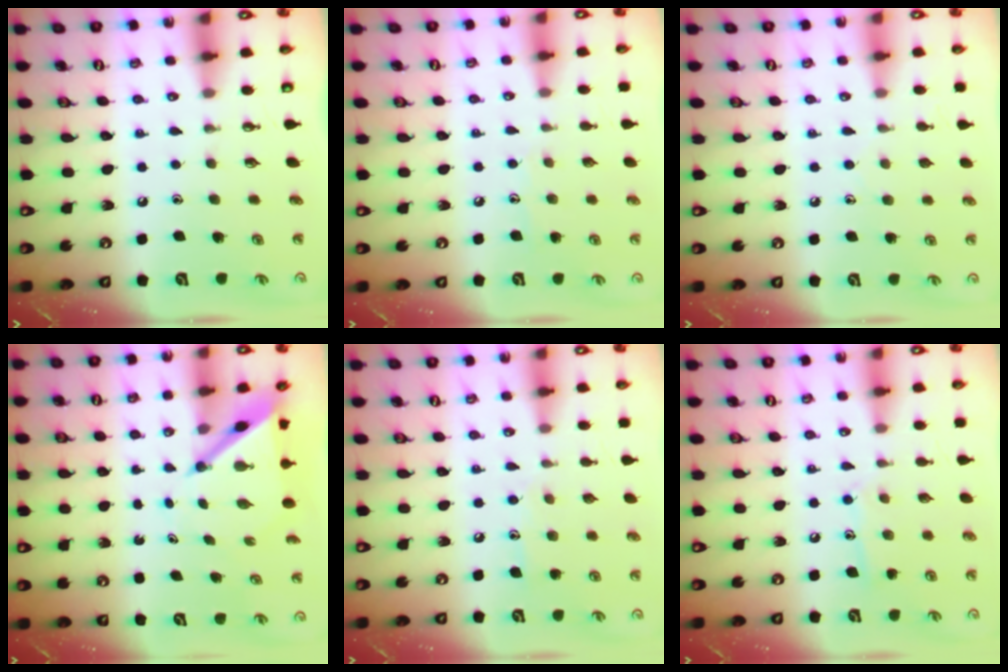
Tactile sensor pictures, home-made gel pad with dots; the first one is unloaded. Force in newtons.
{"total": 5.5, "press": 5.5, "slide": 0.6}
{"total": 5.0, "press": 4.9, "slide": 0.5}
{"total": 5.9, "press": 5.9, "slide": 0.6}
{"total": 7.3, "press": 7.3, "slide": 0.3}
{"total": 7.8, "press": 7.8, "slide": 0.6}